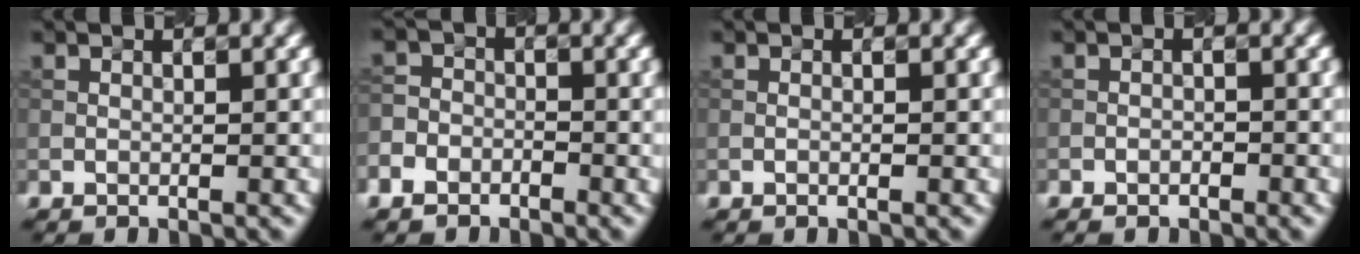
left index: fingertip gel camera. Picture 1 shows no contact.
{"total": 2.7, "force": [-1.9, 1.8, 0.6], "torque": [-0.003, 0.001, -0.048]}
{"total": 0.7, "force": [-0.1, 0.2, 0.7], "torque": [-0.007, -0.011, -0.005]}
{"total": 1.1, "force": [-0.8, 0.6, 0.6], "torque": [-0.009, -0.001, -0.014]}